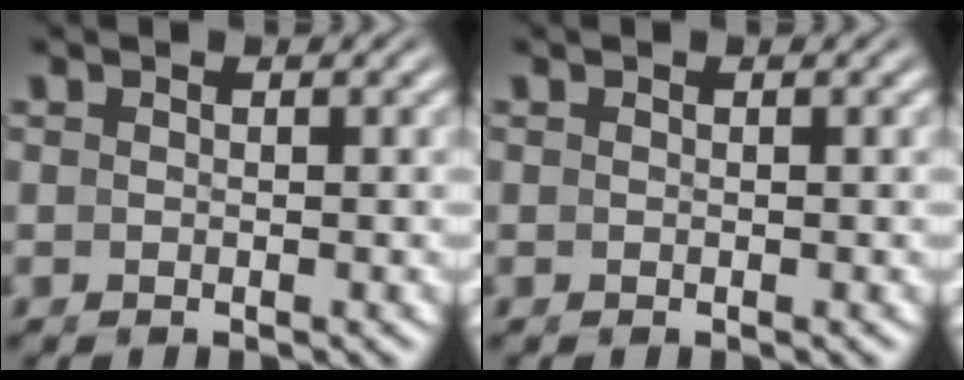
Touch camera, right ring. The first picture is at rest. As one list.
[{"total": 0.0}]